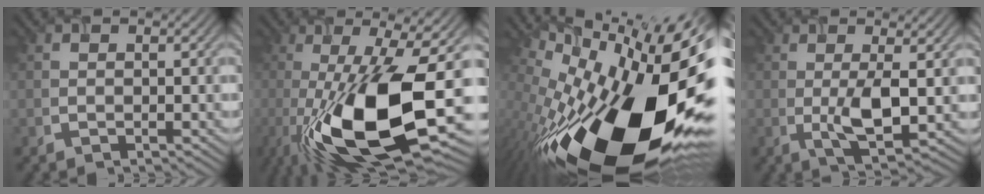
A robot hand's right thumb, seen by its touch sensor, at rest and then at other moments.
{"total": 17.9, "force": [-5.4, 6.2, 15.9], "torque": [-0.282, -0.023, -0.098]}
{"total": 21.4, "force": [-3.9, 9.4, 18.9], "torque": [-0.315, -0.052, -0.067]}
{"total": 5.5, "force": [-0.3, 1.2, 5.3], "torque": [-0.101, -0.003, -0.002]}